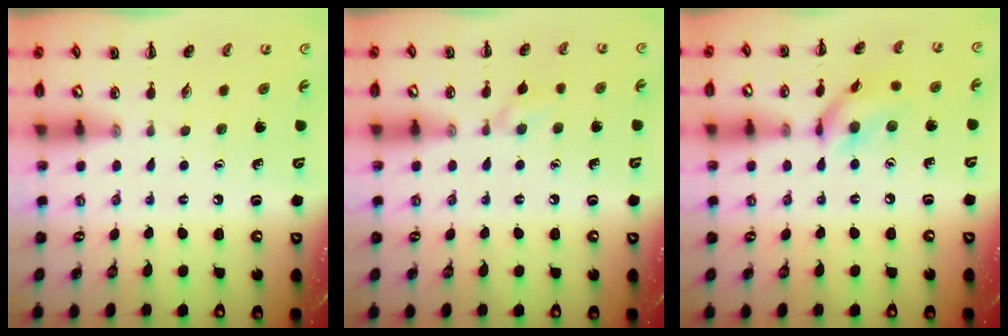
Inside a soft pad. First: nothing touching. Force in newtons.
{"total": 5.4, "press": 5.2, "slide": 1.6}
{"total": 10.7, "press": 10.7, "slide": 1.2}